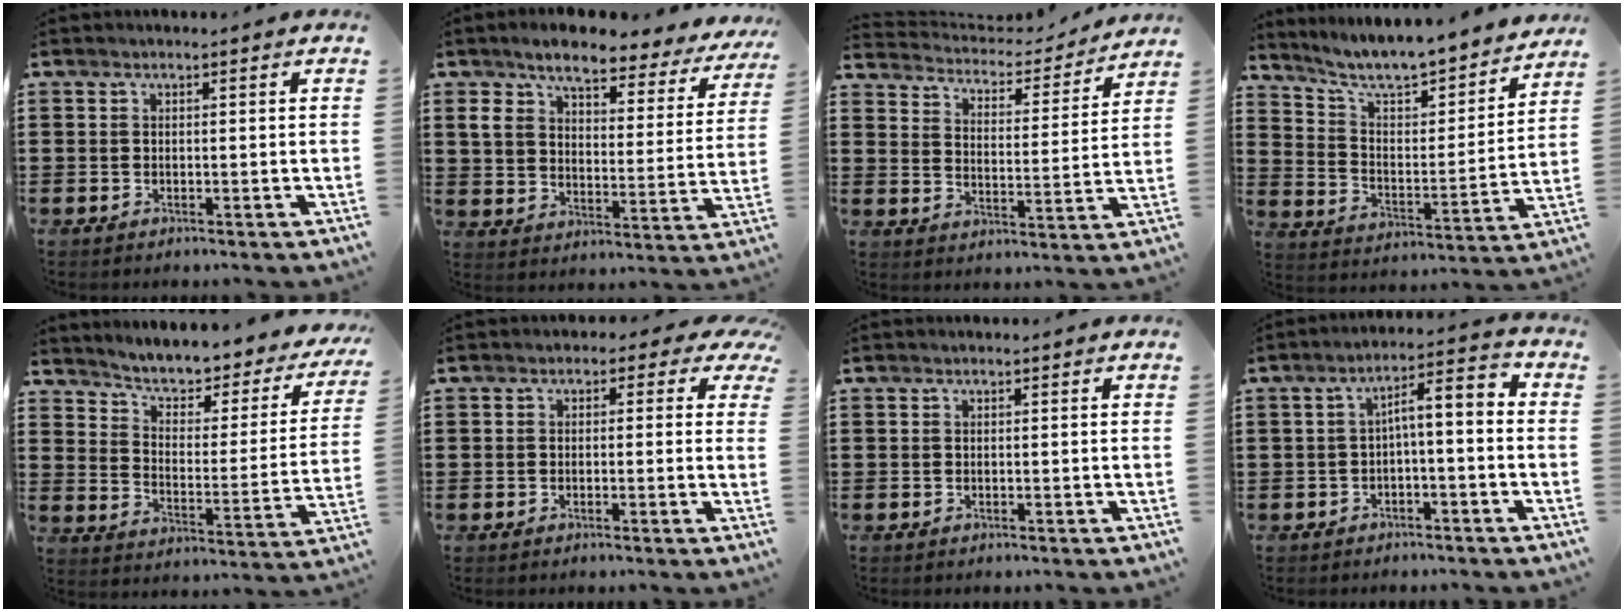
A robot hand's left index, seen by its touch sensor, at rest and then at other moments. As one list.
[{"total": 7.7, "force": [6.3, 2.1, 4.0], "torque": [-0.099, -0.029, 0.106]}, {"total": 3.8, "force": [3.7, 0.5, 0.5], "torque": [-0.035, -0.031, 0.058]}, {"total": 6.4, "force": [5.8, 1.0, 2.4], "torque": [-0.077, -0.048, 0.094]}, {"total": 4.0, "force": [3.2, 1.1, 2.1], "torque": [-0.058, -0.032, 0.046]}, {"total": 1.9, "force": [-0.2, 1.6, 0.9], "torque": [-0.017, 0.006, -0.009]}, {"total": 0.0}, {"total": 3.6, "force": [-1.8, 0.7, 3.1], "torque": [-0.065, -0.006, -0.046]}]